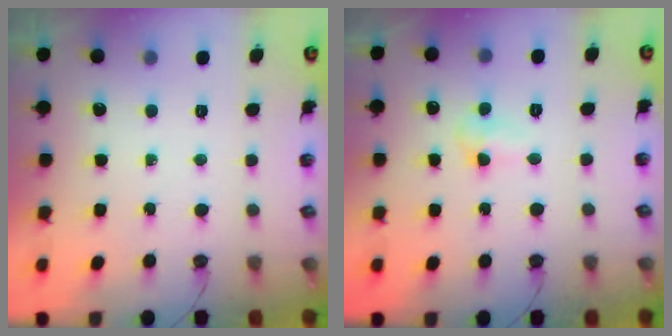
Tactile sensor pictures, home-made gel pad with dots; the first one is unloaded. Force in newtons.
{"total": 3.2, "press": 3.2, "slide": 0.5}